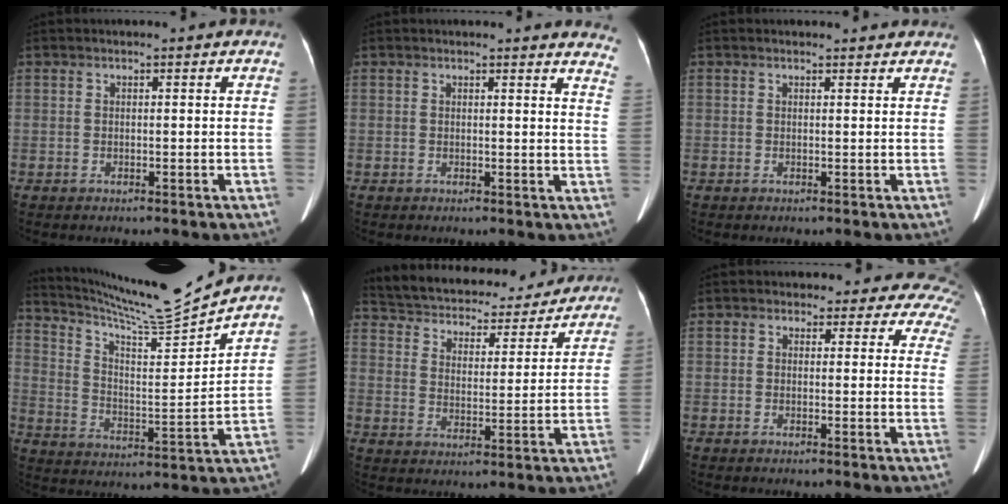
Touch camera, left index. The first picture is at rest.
{"total": 7.6, "force": [7.6, 0.2, 1.1], "torque": [0.013, -0.070, 0.047]}
{"total": 2.9, "force": [2.5, 1.4, -0.1], "torque": [0.014, 0.005, 0.020]}
{"total": 14.6, "force": [13.8, -2.7, 4.1], "torque": [-0.081, -0.049, 0.227]}
{"total": 21.1, "force": [19.2, 6.3, 6.0], "torque": [-0.104, 0.004, 0.264]}
{"total": 11.1, "force": [9.6, 5.6, -0.2], "torque": [0.058, -0.031, 0.061]}